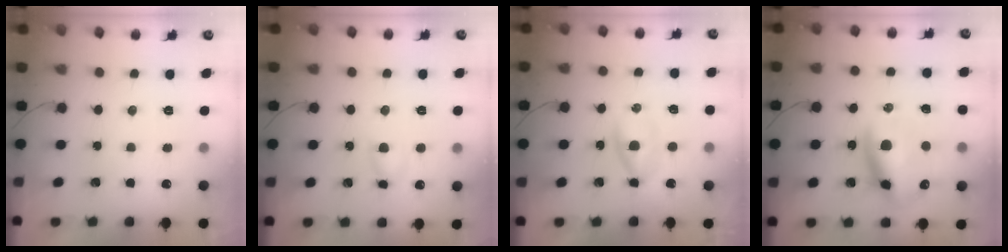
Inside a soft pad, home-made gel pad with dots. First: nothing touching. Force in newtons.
{"total": 4.4, "press": 4.3, "slide": 0.9}
{"total": 2.8, "press": 2.5, "slide": 1.3}
{"total": 14.1, "press": 13.7, "slide": 3.3}